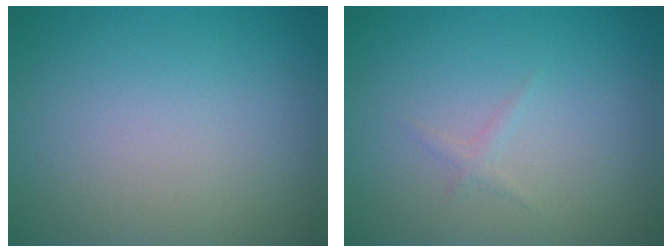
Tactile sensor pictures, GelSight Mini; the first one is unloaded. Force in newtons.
{"total": 0.7, "press": 0.7, "slide": 0.1}